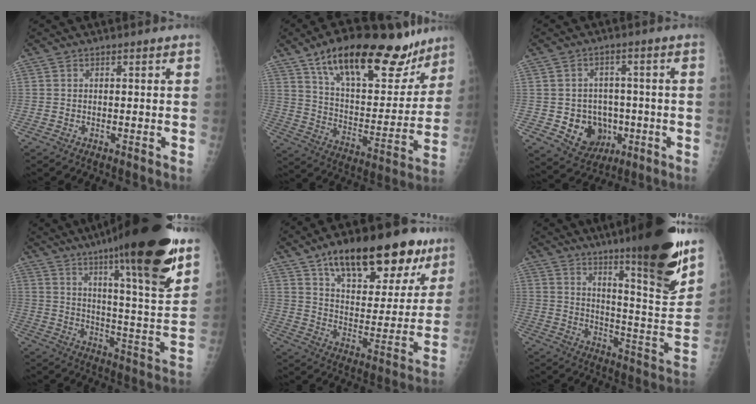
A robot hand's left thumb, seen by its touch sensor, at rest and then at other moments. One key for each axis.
{"total": 27.4, "fx": 18.3, "fy": 10.9, "fz": 17.3, "tx": -0.224, "ty": -0.053, "tz": 0.290}
{"total": 9.6, "fx": -2.2, "fy": 8.3, "fz": 4.3, "tx": -0.031, "ty": 0.011, "tz": -0.021}
{"total": 26.1, "fx": 16.9, "fy": 3.7, "fz": 19.5, "tx": -0.279, "ty": -0.067, "tz": 0.255}
{"total": 24.5, "fx": 14.9, "fy": 10.7, "fz": 16.2, "tx": -0.193, "ty": -0.034, "tz": 0.231}
{"total": 22.7, "fx": 15.3, "fy": 2.7, "fz": 16.5, "tx": -0.216, "ty": -0.085, "tz": 0.233}